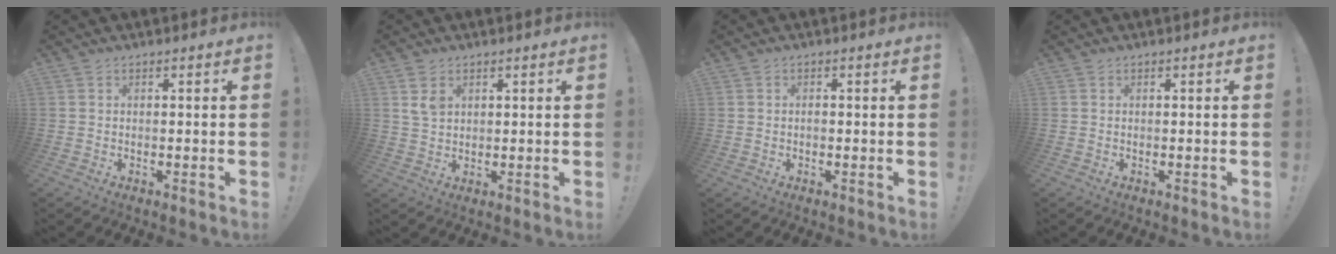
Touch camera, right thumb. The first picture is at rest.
{"total": 4.4, "force": [2.2, 2.9, 2.5], "torque": [-0.038, -0.006, 0.041]}
{"total": 1.8, "force": [0.1, 1.8, 0.2], "torque": [0.011, -0.007, -0.001]}
{"total": 0.0}